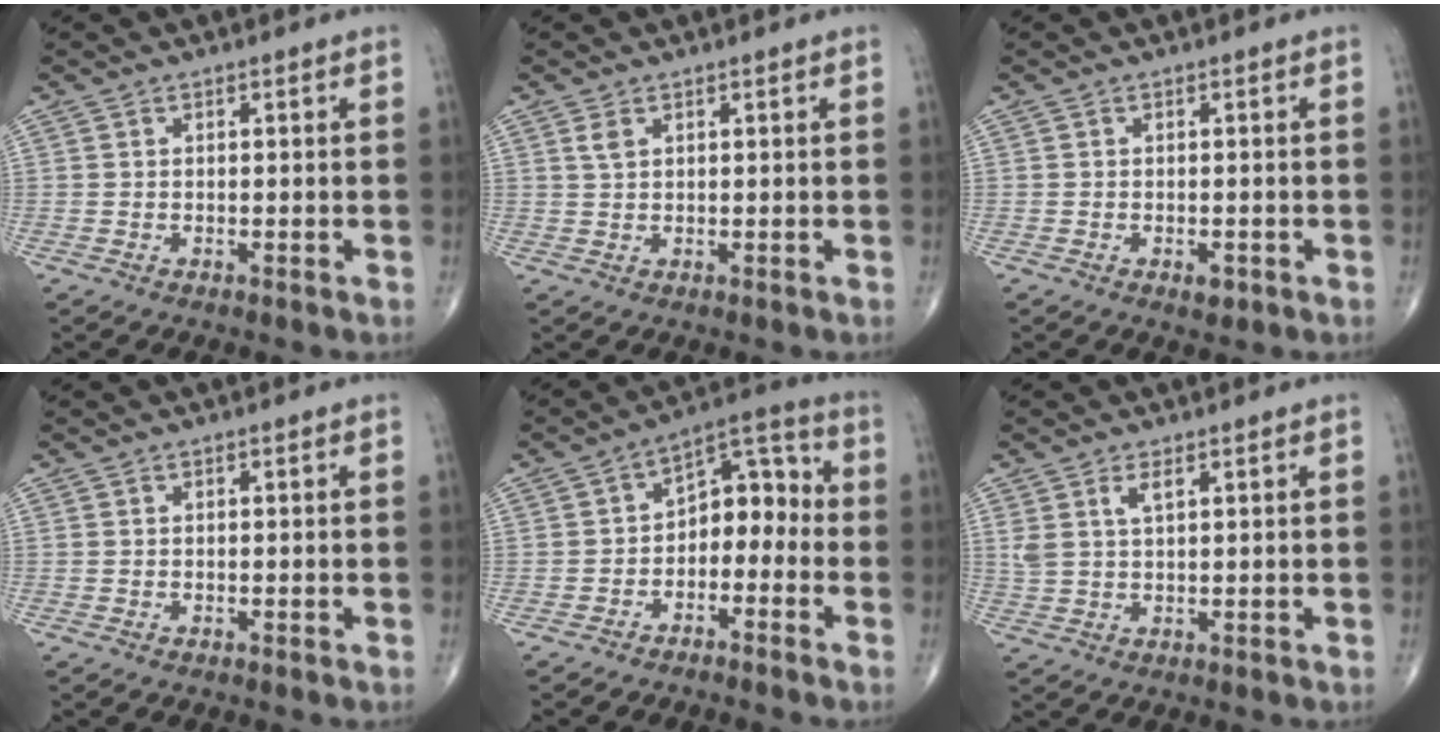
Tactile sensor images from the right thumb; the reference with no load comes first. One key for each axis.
{"total": 1.6, "fx": 0.9, "fy": 0.8, "fz": 1.1, "tx": -0.023, "ty": 0.003, "tz": 0.023}
{"total": 1.7, "fx": -0.8, "fy": 0.9, "fz": 1.2, "tx": -0.013, "ty": 0.000, "tz": -0.010}
{"total": 0.0}
{"total": 9.7, "fx": -2.4, "fy": 6.3, "fz": 7.0, "tx": -0.066, "ty": 0.055, "tz": -0.052}
{"total": 3.5, "fx": 1.7, "fy": 1.2, "fz": 2.8, "tx": -0.060, "ty": -0.001, "tz": 0.040}